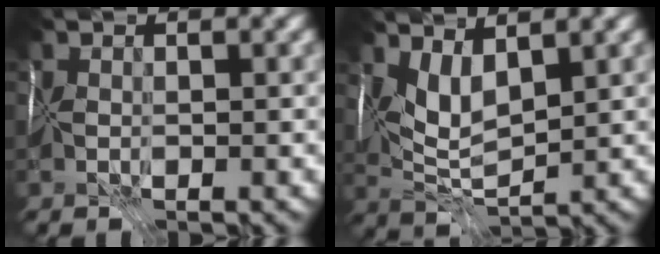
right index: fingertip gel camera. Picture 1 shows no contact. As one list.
[{"total": 2.3, "force": [1.8, 0.0, 1.5], "torque": [-0.022, -0.011, 0.043]}]